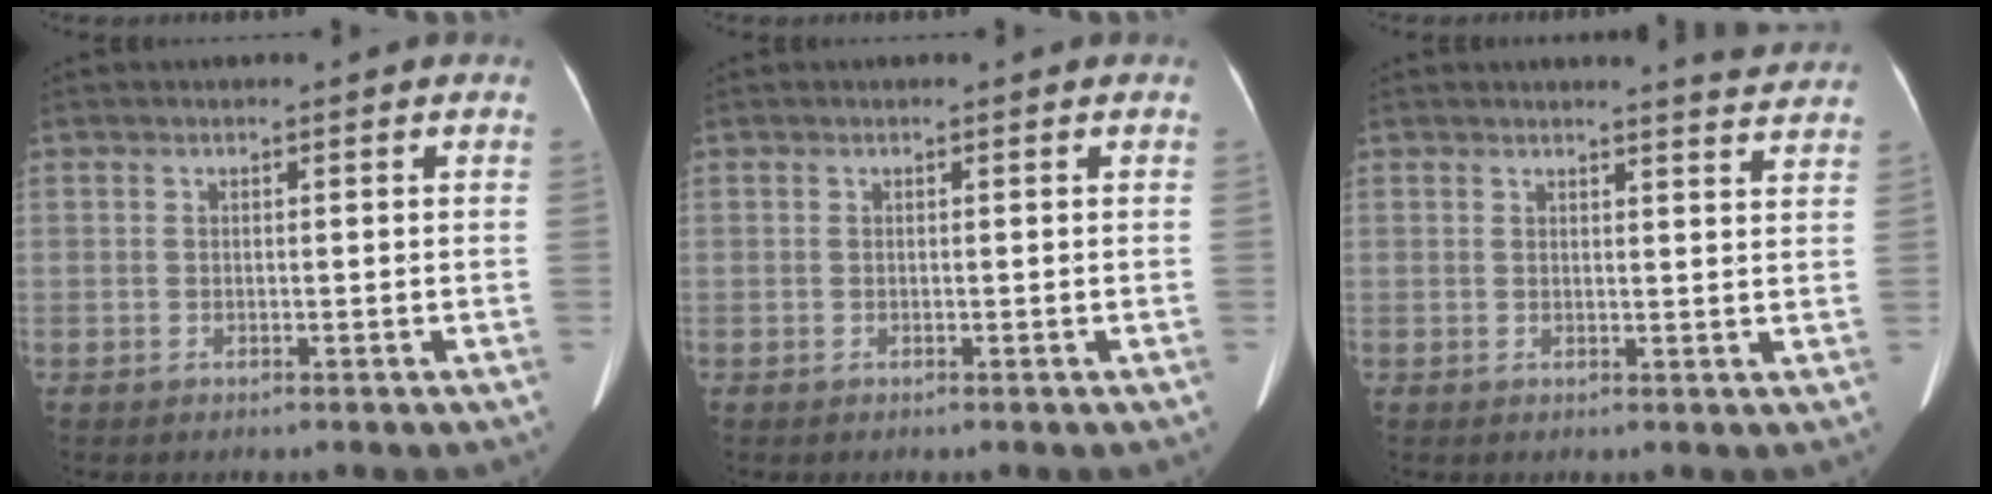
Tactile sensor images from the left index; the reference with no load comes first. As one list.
[{"total": 0.0}, {"total": 4.2, "force": [4.1, -0.5, 0.5], "torque": [-0.014, -0.015, 0.036]}]